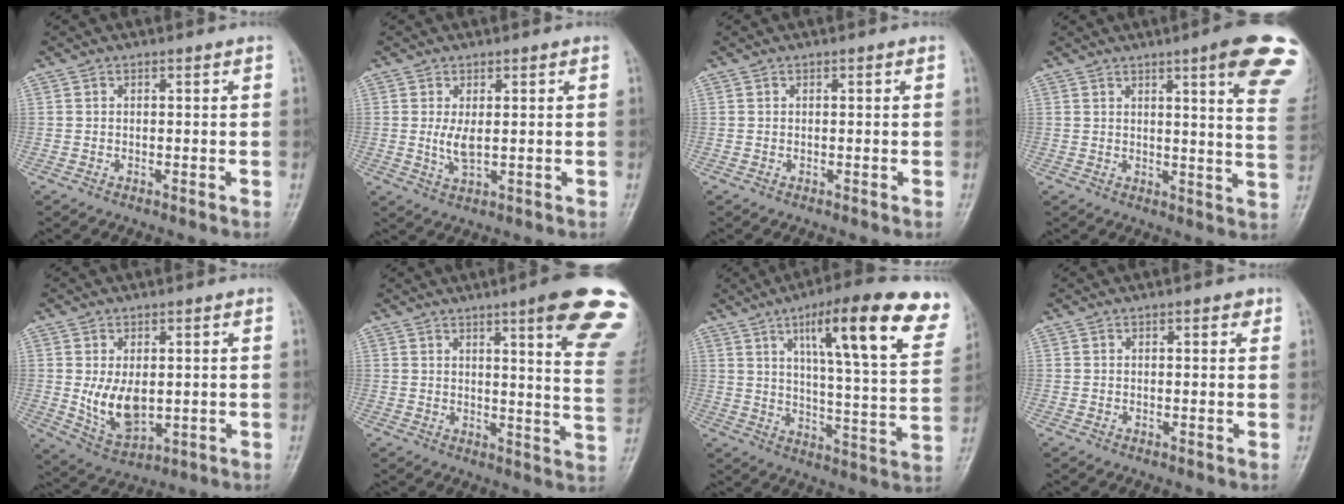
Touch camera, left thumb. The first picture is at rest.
{"total": 3.6, "force": [0.5, 1.5, 3.3], "torque": [-0.061, -0.011, 0.014]}
{"total": 0.0}
{"total": 15.5, "force": [8.6, 1.9, 12.7], "torque": [-0.136, -0.037, 0.089]}
{"total": 8.8, "force": [0.2, 5.5, 6.9], "torque": [-0.106, -0.018, 0.021]}
{"total": 18.4, "force": [11.2, 2.0, 14.4], "torque": [-0.159, -0.058, 0.125]}
{"total": 22.7, "force": [11.9, 5.0, 18.6], "torque": [-0.232, -0.029, 0.173]}
{"total": 1.9, "force": [1.0, 0.8, 1.4], "torque": [-0.013, -0.001, 0.010]}